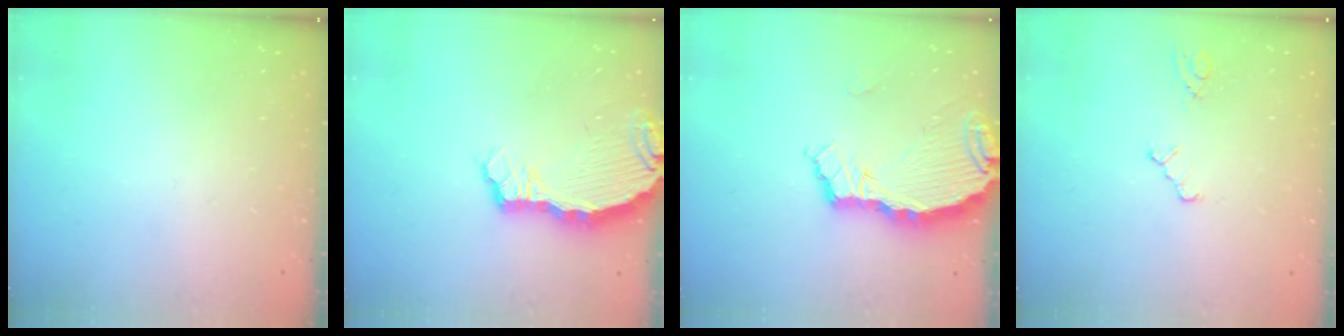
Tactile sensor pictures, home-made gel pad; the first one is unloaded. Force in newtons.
{"total": 5.0, "press": 5.0, "slide": 0.4}
{"total": 6.2, "press": 6.1, "slide": 0.7}
{"total": 2.0, "press": 1.9, "slide": 0.4}